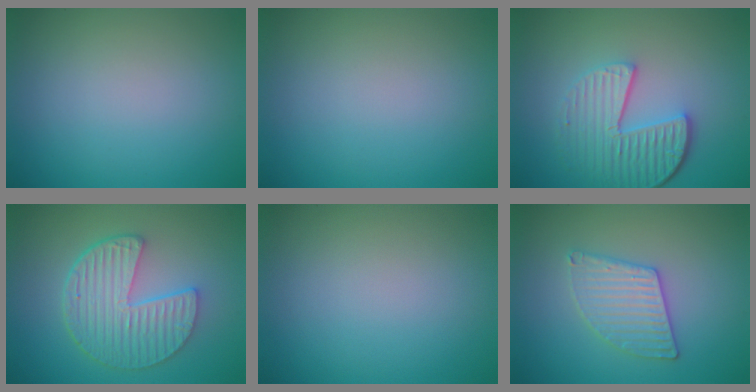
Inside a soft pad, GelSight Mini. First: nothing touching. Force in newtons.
{"total": 0.0}
{"total": 5.4, "press": 4.1, "slide": 3.5}
{"total": 6.2, "press": 4.7, "slide": 4.0}
{"total": 0.0}
{"total": 3.0, "press": 3.0, "slide": 0.2}